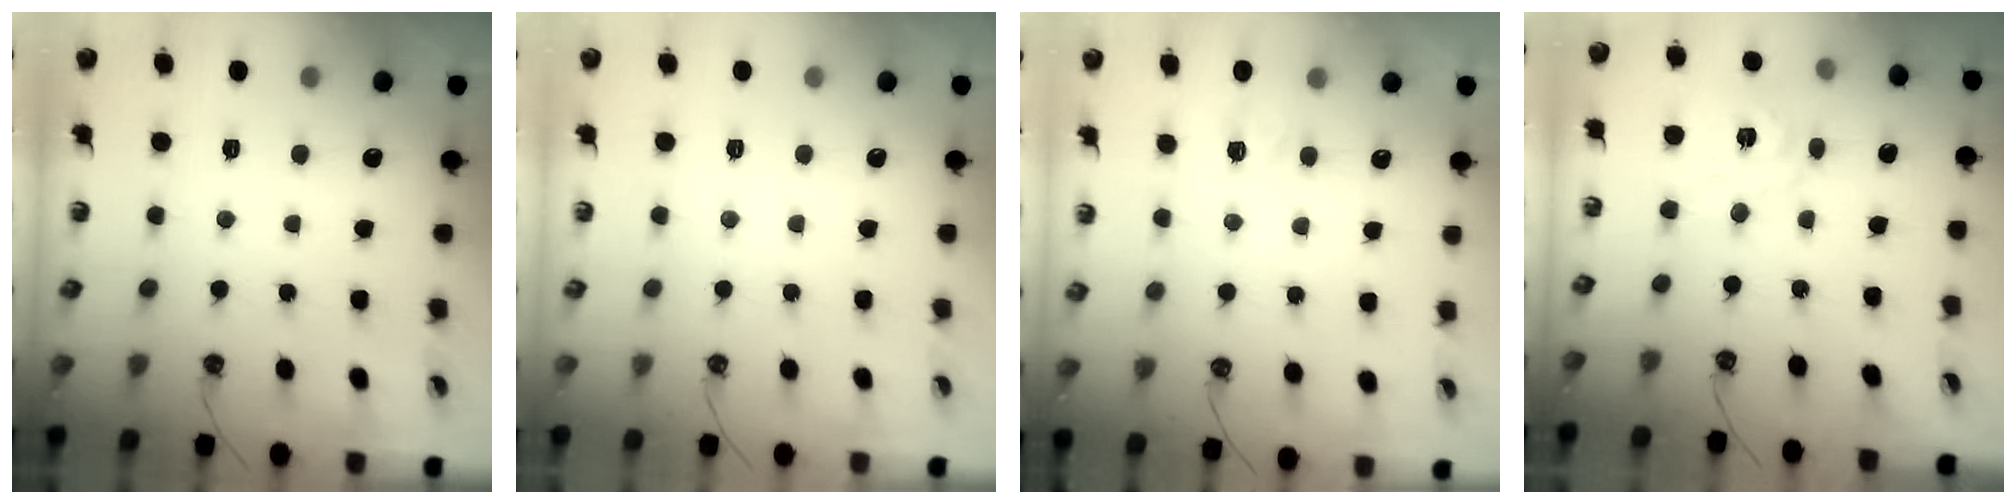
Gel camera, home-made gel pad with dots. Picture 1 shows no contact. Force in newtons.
{"total": 0.0}
{"total": 5.6, "press": 5.6, "slide": 0.6}
{"total": 10.9, "press": 10.9, "slide": 1.1}